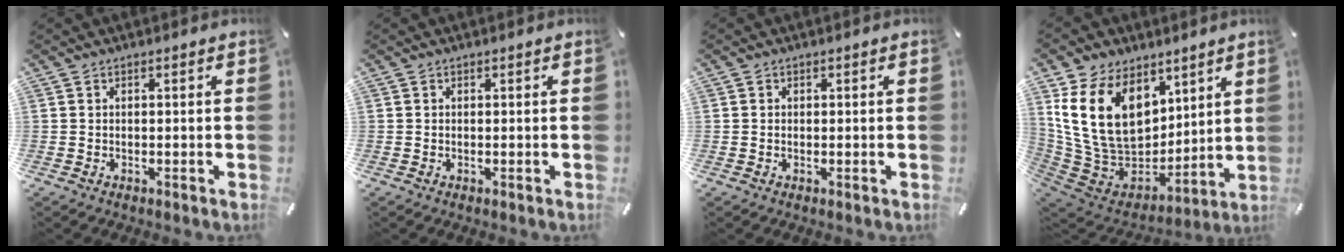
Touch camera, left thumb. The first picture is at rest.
{"total": 0.0}
{"total": 0.6, "force": [0.0, 0.5, 0.3], "torque": [-0.005, 0.003, -0.001]}
{"total": 20.3, "force": [8.0, 14.4, 11.9], "torque": [-0.255, -0.050, 0.152]}